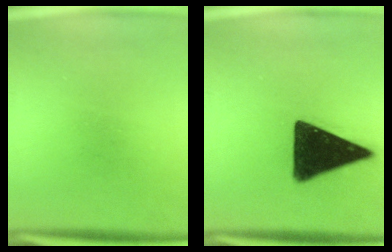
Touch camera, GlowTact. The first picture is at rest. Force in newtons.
{"total": 17.9}